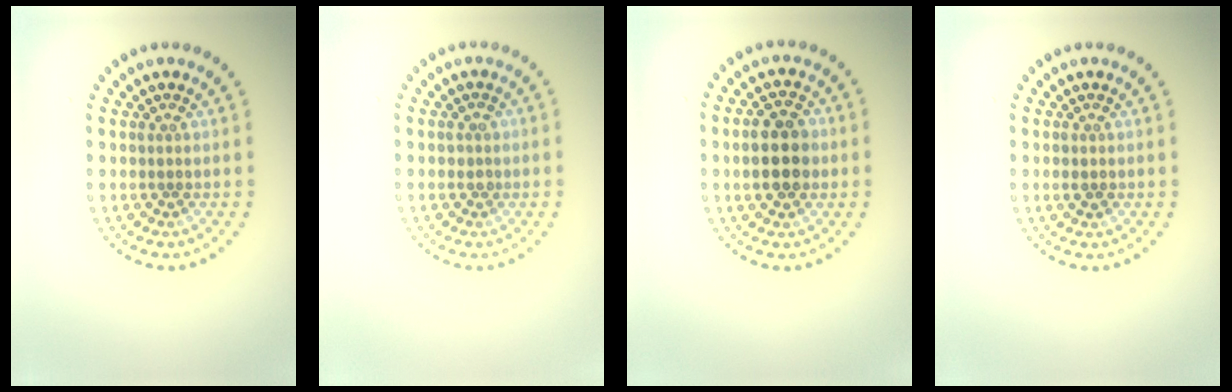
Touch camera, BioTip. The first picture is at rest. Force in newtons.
{"total": 0.8, "press": 0.7, "slide": 0.4}
{"total": 4.5, "press": 4.5, "slide": 0.1}
{"total": 0.9, "press": 0.8, "slide": 0.1}